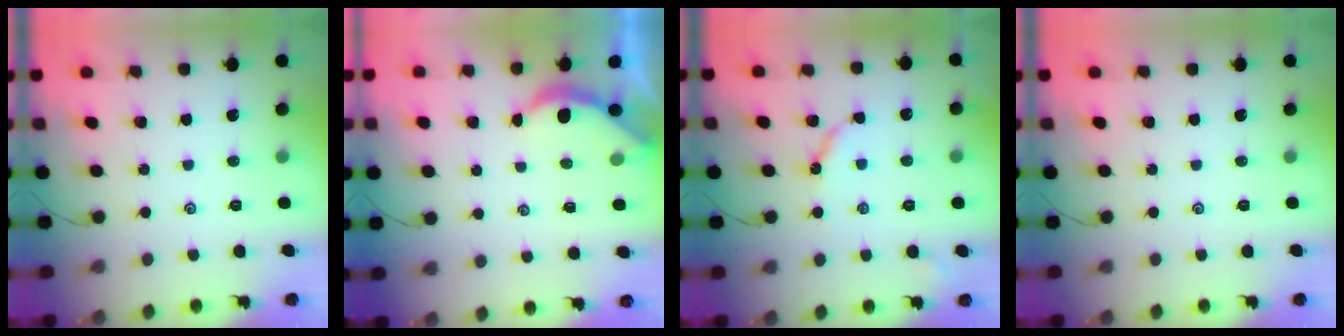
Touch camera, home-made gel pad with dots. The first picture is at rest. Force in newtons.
{"total": 2.9, "press": 2.9, "slide": 0.2}
{"total": 5.1, "press": 5.1, "slide": 0.4}
{"total": 0.0}